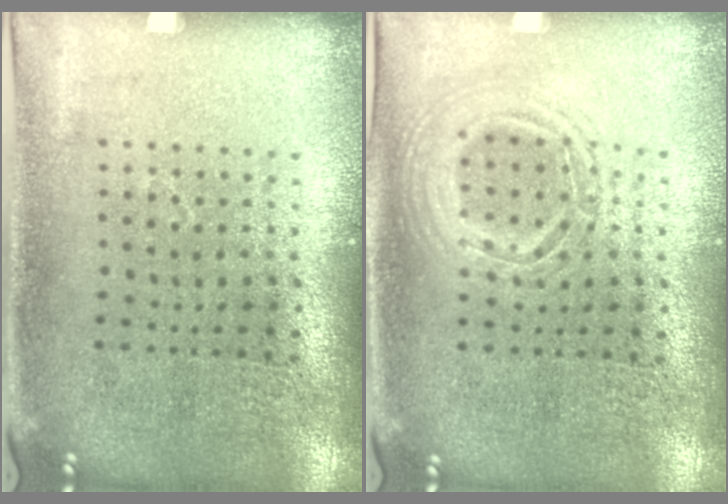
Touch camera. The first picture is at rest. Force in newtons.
{"total": 1.1, "press": 1.1, "slide": 0.1}